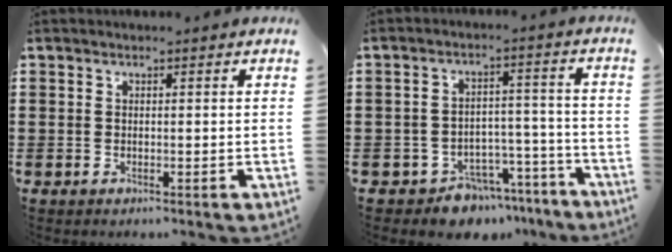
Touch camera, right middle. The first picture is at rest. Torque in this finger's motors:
{"motor_torque": [0.23, -0.04, 0.18, 0.05]}